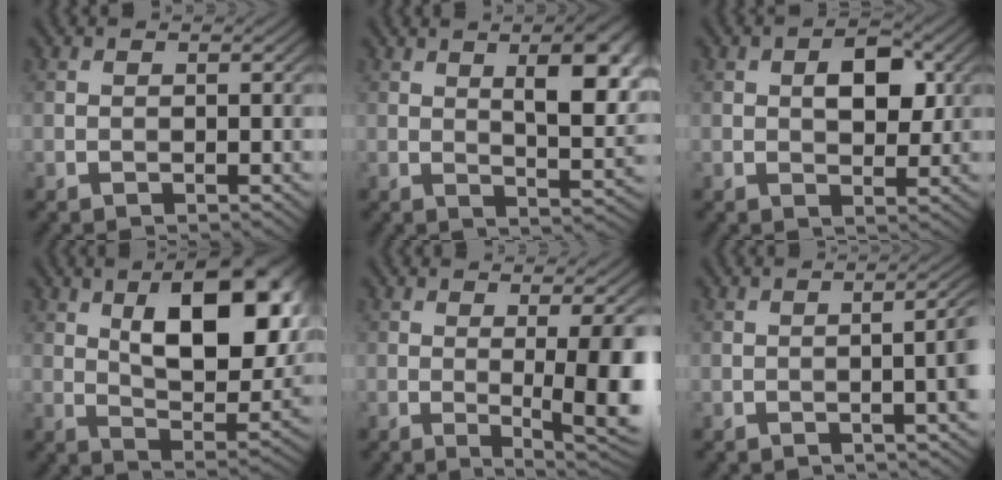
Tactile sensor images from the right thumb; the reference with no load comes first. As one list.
[{"total": 9.4, "force": [2.9, 3.5, 8.2], "torque": [-0.118, 0.003, 0.039]}, {"total": 5.0, "force": [1.0, 2.9, 4.0], "torque": [-0.059, 0.001, 0.014]}, {"total": 15.3, "force": [5.3, 7.2, 12.5], "torque": [-0.178, 0.006, 0.078]}, {"total": 9.2, "force": [-0.1, 2.3, 8.9], "torque": [-0.104, 0.005, -0.003]}, {"total": 4.9, "force": [-0.4, 1.2, 4.7], "torque": [-0.058, 0.007, -0.006]}]